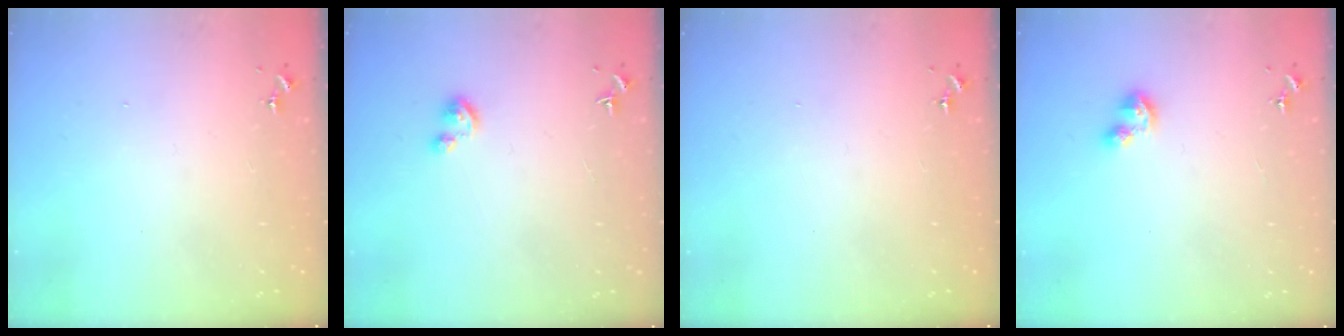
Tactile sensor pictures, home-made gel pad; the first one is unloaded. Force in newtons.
{"total": 2.8, "press": 2.8, "slide": 0.2}
{"total": 0.0}
{"total": 6.0, "press": 6.0, "slide": 0.4}